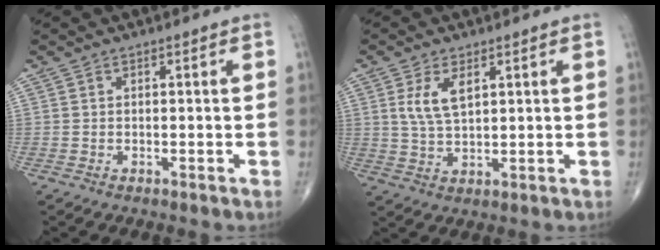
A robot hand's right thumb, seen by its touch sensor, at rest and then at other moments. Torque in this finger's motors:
{"motor_torque": [0.73, 0.72, 0.61, -0.10, 0.01]}